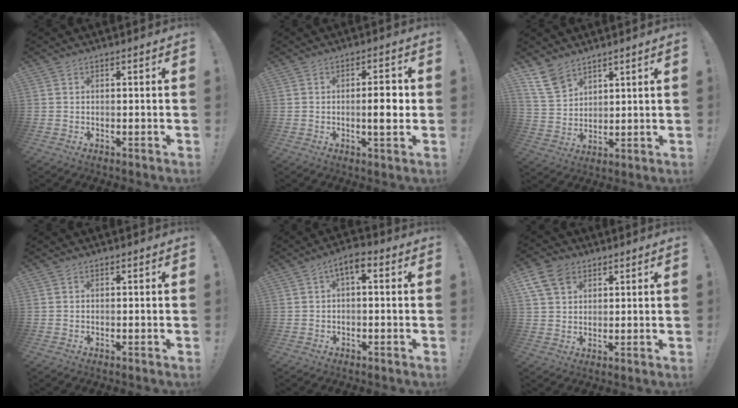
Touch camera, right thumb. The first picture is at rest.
{"total": 6.4, "force": [-0.5, 1.7, 6.2], "torque": [-0.089, -0.002, -0.012]}
{"total": 10.5, "force": [7.4, 6.2, 4.0], "torque": [-0.080, -0.036, 0.151]}
{"total": 0.0}
{"total": 4.4, "force": [0.5, 1.6, 4.1], "torque": [-0.069, -0.001, 0.006]}
{"total": 9.6, "force": [4.9, 6.8, 4.6], "torque": [-0.080, -0.012, 0.101]}